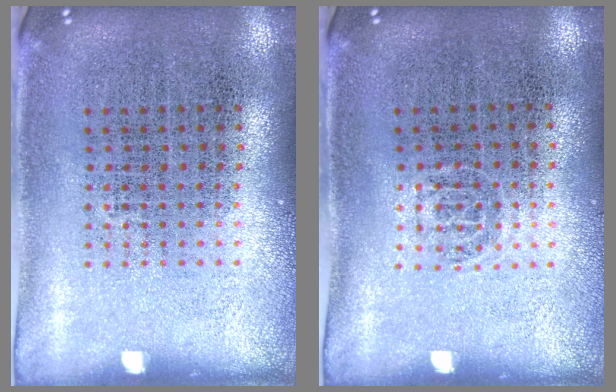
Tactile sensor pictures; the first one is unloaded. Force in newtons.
{"total": 0.6, "press": 0.4, "slide": 0.4}